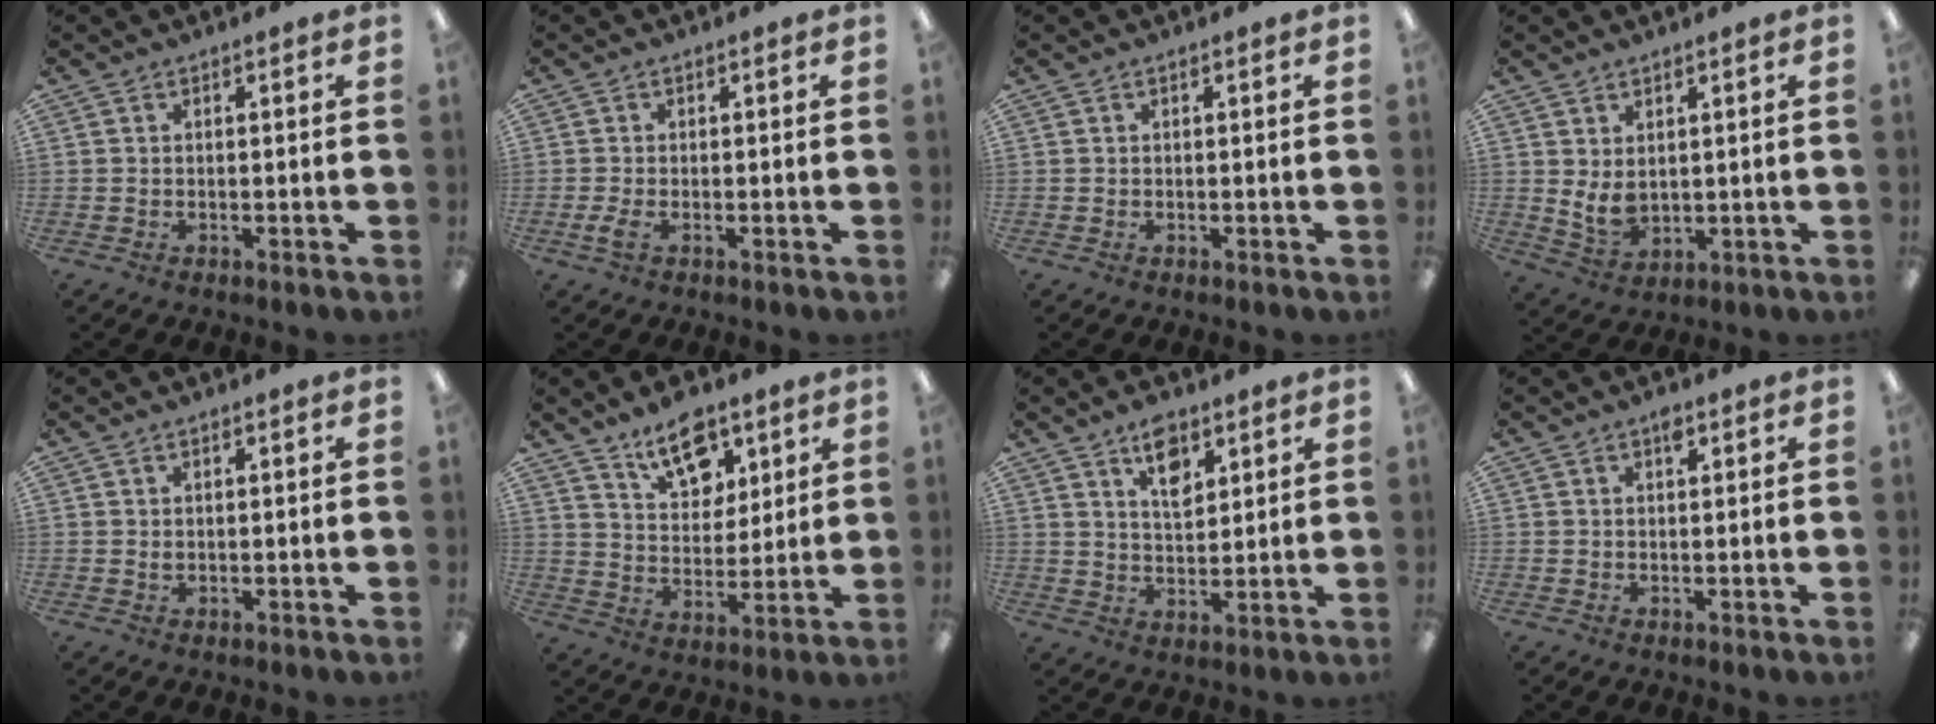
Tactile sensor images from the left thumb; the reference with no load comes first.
{"total": 2.5, "force": [-0.9, 1.0, 2.2], "torque": [-0.048, -0.001, -0.018]}
{"total": 0.0}
{"total": 5.5, "force": [1.6, 3.5, 4.0], "torque": [-0.072, -0.015, 0.030]}
{"total": 0.8, "force": [0.4, 0.4, 0.5], "torque": [-0.012, 0.003, 0.006]}
{"total": 12.2, "force": [8.5, 6.7, 5.6], "torque": [-0.071, -0.047, 0.151]}
{"total": 7.7, "force": [4.9, 3.9, 4.4], "torque": [-0.061, -0.020, 0.083]}
{"total": 1.9, "force": [1.1, 0.9, 1.3], "torque": [-0.012, -0.004, 0.016]}